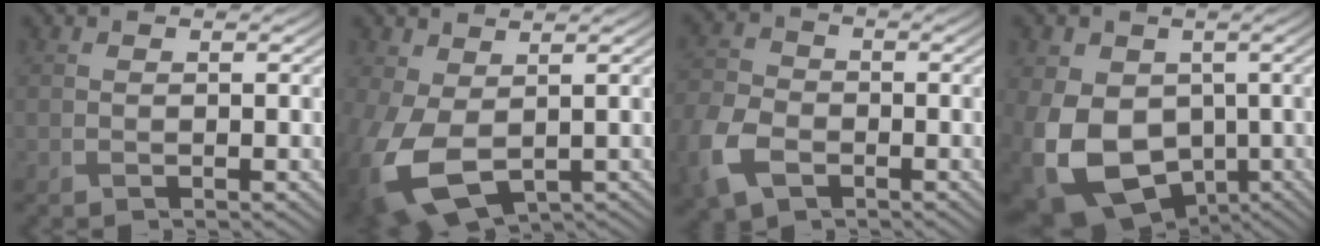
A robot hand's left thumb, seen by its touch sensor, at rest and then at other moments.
{"total": 9.8, "force": [-1.7, 6.1, 7.5], "torque": [-0.214, -0.032, -0.015]}
{"total": 8.7, "force": [-3.9, 5.9, 5.1], "torque": [-0.152, -0.019, -0.086]}
{"total": 15.1, "force": [-3.3, 11.3, 9.5], "torque": [-0.197, -0.030, -0.049]}